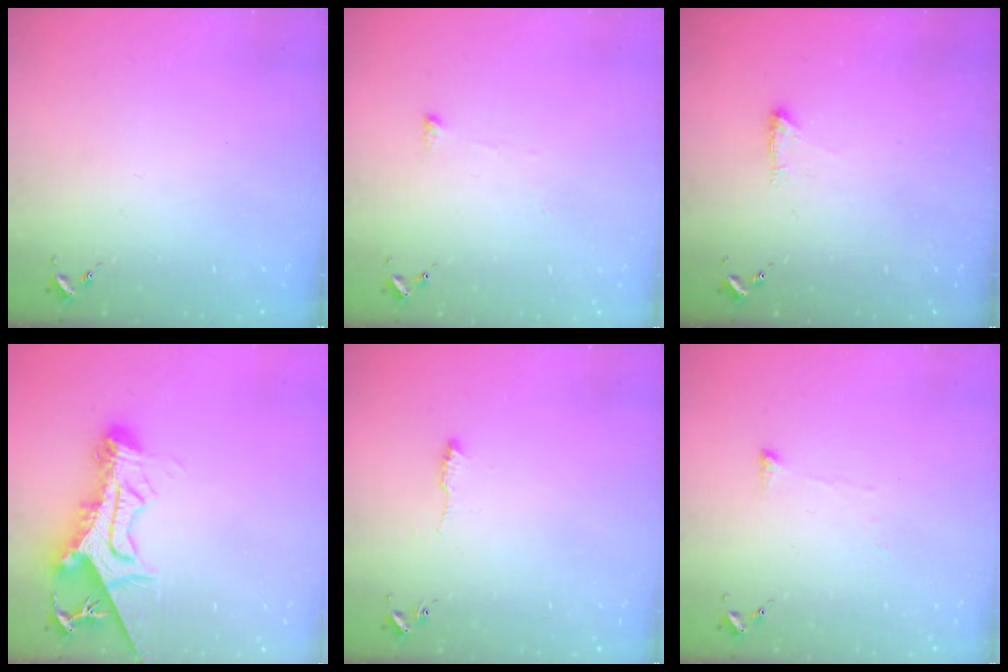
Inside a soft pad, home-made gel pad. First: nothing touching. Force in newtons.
{"total": 2.7, "press": 2.6, "slide": 0.5}
{"total": 3.7, "press": 3.7, "slide": 0.7}
{"total": 16.0, "press": 15.9, "slide": 1.9}
{"total": 5.3, "press": 5.3, "slide": 0.6}
{"total": 3.6, "press": 3.5, "slide": 0.5}